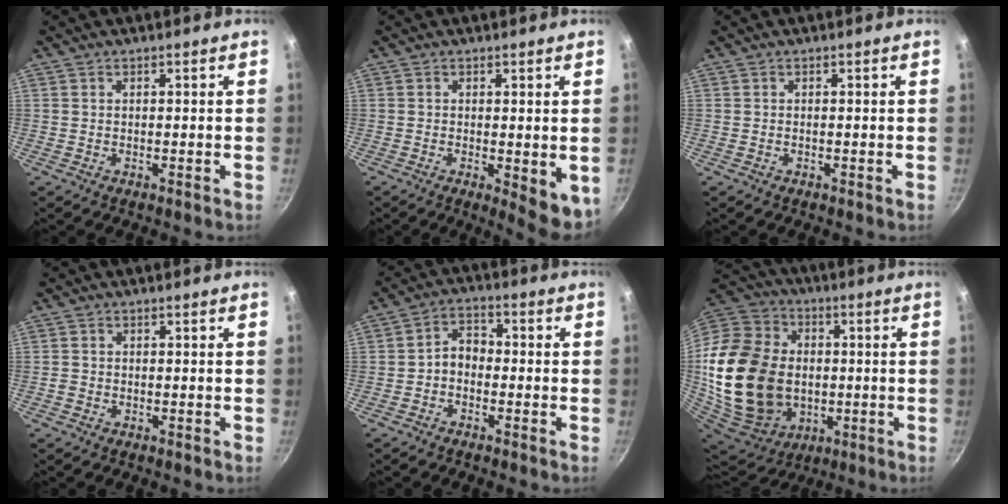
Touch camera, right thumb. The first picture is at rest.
{"total": 6.2, "force": [-1.3, 2.2, 5.7], "torque": [-0.072, -0.016, -0.014]}
{"total": 0.0}
{"total": 1.1, "force": [-0.4, 0.9, 0.4], "torque": [-0.006, 0.003, -0.010]}
{"total": 5.0, "force": [-1.2, 3.7, 3.1], "torque": [-0.035, 0.024, -0.035]}
{"total": 29.3, "force": [-1.2, 21.3, 20.1], "torque": [-0.418, 0.006, -0.001]}